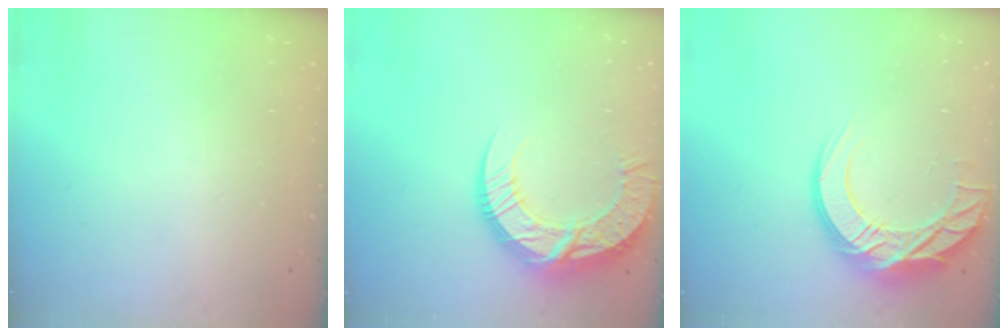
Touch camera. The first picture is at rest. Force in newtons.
{"total": 16.6, "press": 16.5, "slide": 1.4}
{"total": 14.6, "press": 14.6, "slide": 1.0}